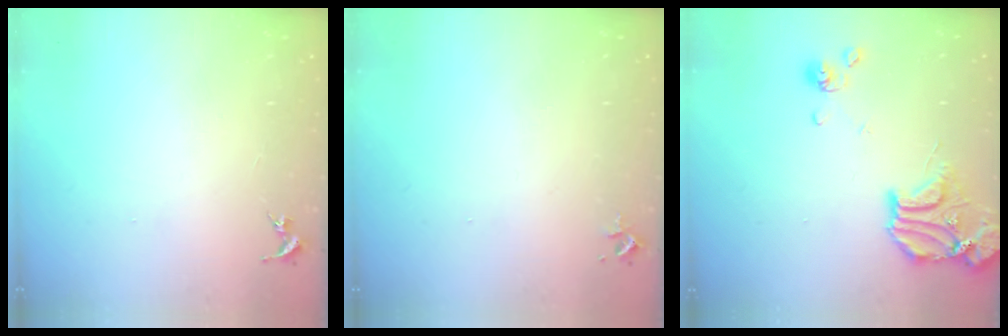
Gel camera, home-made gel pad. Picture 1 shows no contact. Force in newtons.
{"total": 2.4, "press": 2.4, "slide": 0.3}
{"total": 14.9, "press": 14.7, "slide": 2.2}